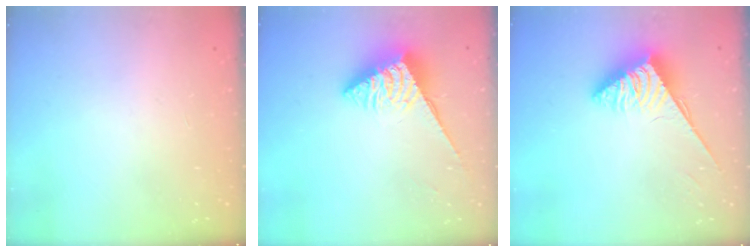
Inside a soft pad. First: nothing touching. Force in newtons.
{"total": 6.2, "press": 6.2, "slide": 0.4}
{"total": 3.8, "press": 3.7, "slide": 0.6}